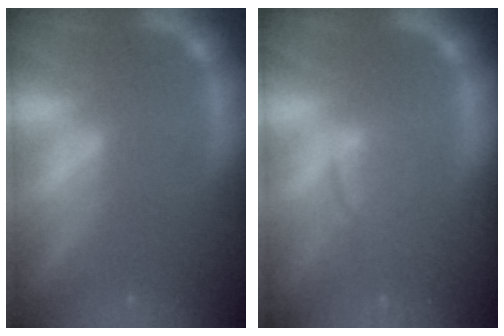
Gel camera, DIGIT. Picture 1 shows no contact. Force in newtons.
{"total": 2.4}